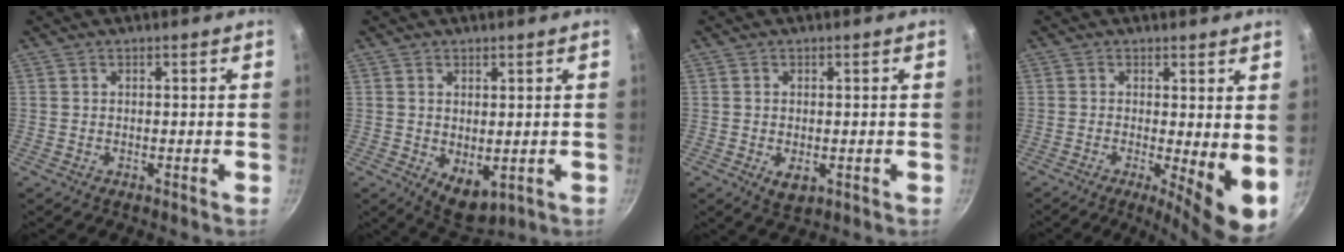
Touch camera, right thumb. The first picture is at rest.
{"total": 6.0, "force": [0.0, 3.5, 4.9], "torque": [-0.061, -0.016, 0.012]}
{"total": 3.5, "force": [-0.7, 2.0, 2.7], "torque": [-0.044, -0.011, -0.008]}
{"total": 8.9, "force": [-0.6, 2.3, 8.5], "torque": [-0.109, -0.015, -0.006]}